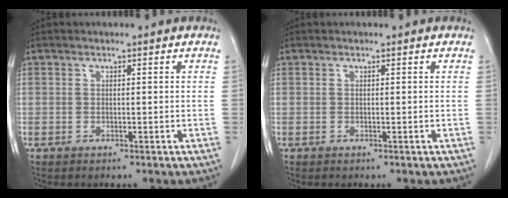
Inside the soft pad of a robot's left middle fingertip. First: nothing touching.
{"total": 0.0}